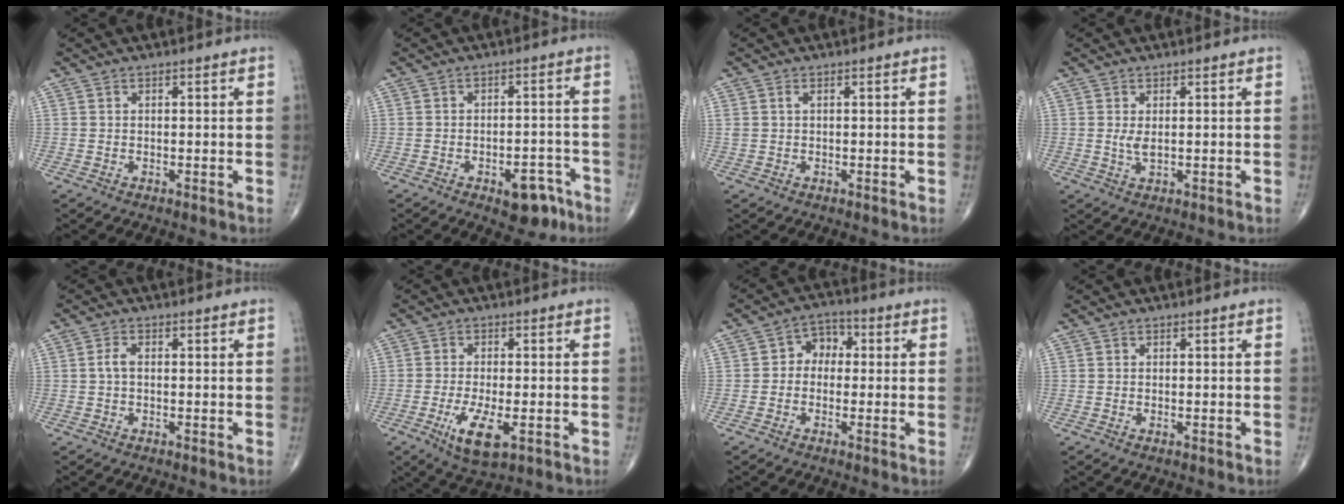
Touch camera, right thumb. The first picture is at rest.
{"total": 7.1, "force": [-4.1, 3.6, 4.5], "torque": [-0.036, 0.030, -0.051]}
{"total": 1.0, "force": [0.4, 0.5, 0.8], "torque": [-0.024, 0.009, 0.013]}
{"total": 2.0, "force": [0.3, 0.7, 1.8], "torque": [-0.039, -0.006, 0.010]}
{"total": 1.9, "force": [-0.1, 1.0, 1.6], "torque": [-0.032, 0.002, -0.005]}
{"total": 7.9, "force": [-2.9, 2.9, 6.8], "torque": [-0.128, -0.012, -0.046]}
{"total": 5.2, "force": [0.0, 4.2, 3.1], "torque": [-0.020, 0.023, -0.014]}
{"total": 0.5, "force": [-0.2, 0.2, 0.4], "torque": [-0.008, 0.000, -0.004]}